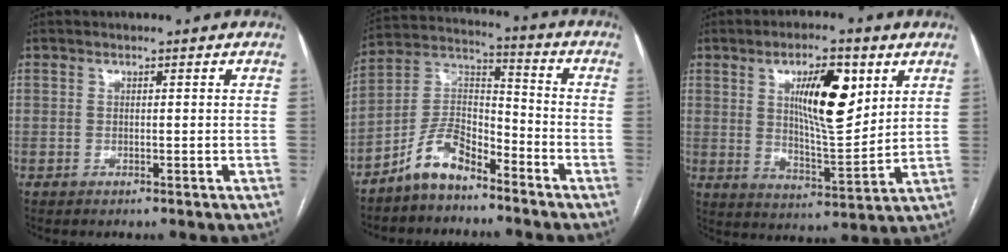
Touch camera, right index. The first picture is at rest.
{"total": 9.0, "force": [-6.8, 3.7, 4.7], "torque": [-0.099, 0.023, -0.134]}
{"total": 12.3, "force": [4.6, 3.2, 11.0], "torque": [-0.184, 0.001, 0.081]}